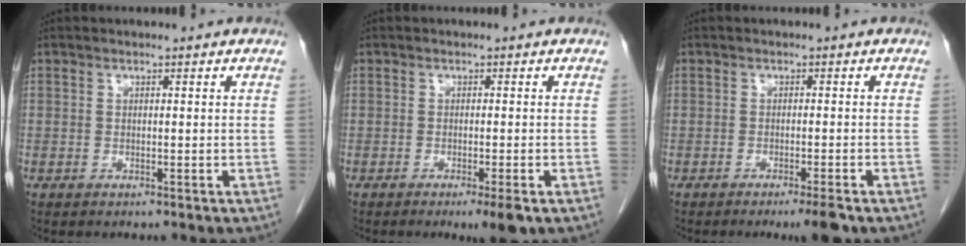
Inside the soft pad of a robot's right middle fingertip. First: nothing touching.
{"total": 3.3, "force": [-1.9, 0.1, 2.7], "torque": [-0.032, -0.010, -0.026]}
{"total": 3.3, "force": [-2.3, -0.1, 2.3], "torque": [-0.028, -0.007, -0.033]}